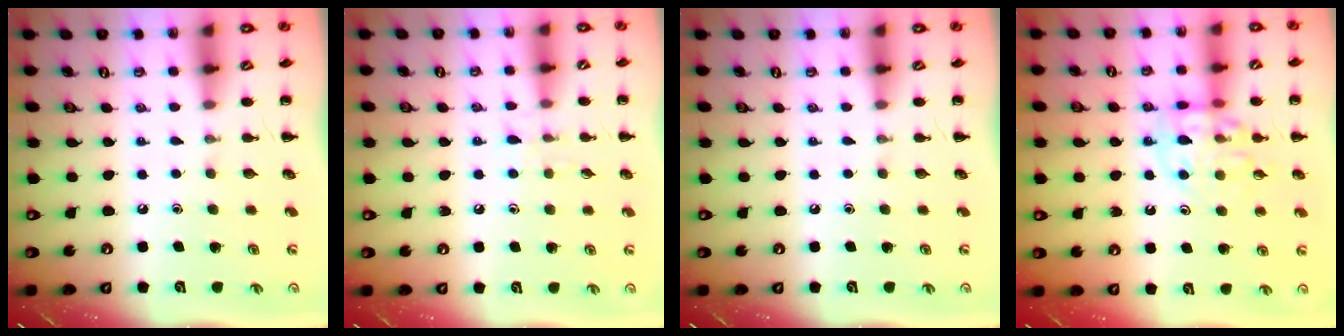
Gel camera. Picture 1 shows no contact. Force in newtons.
{"total": 6.3, "press": 5.7, "slide": 2.7}
{"total": 0.0}
{"total": 11.2, "press": 11.0, "slide": 1.9}